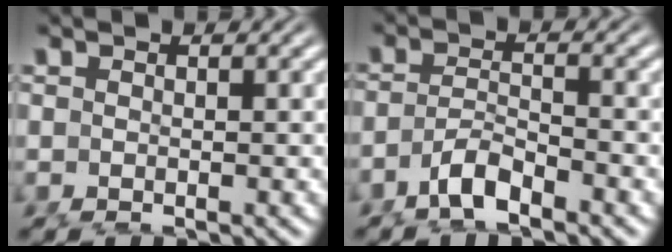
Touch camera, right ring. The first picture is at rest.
{"total": 2.6, "force": [-1.9, 0.9, 1.5], "torque": [-0.022, -0.007, -0.031]}